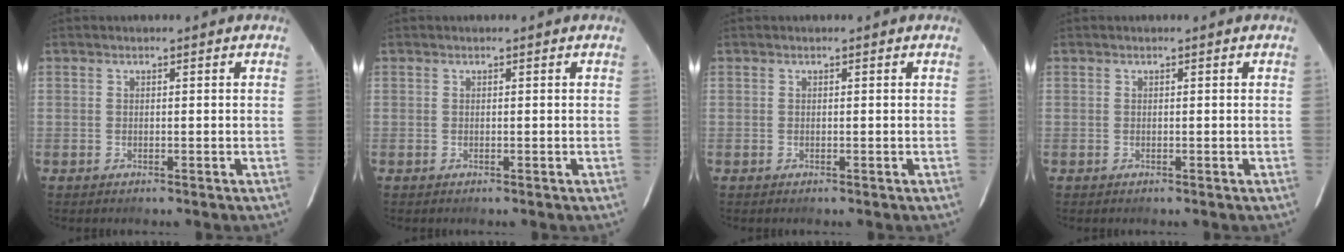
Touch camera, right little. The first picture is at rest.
{"total": 0.0}
{"total": 0.0}
{"total": 0.0}